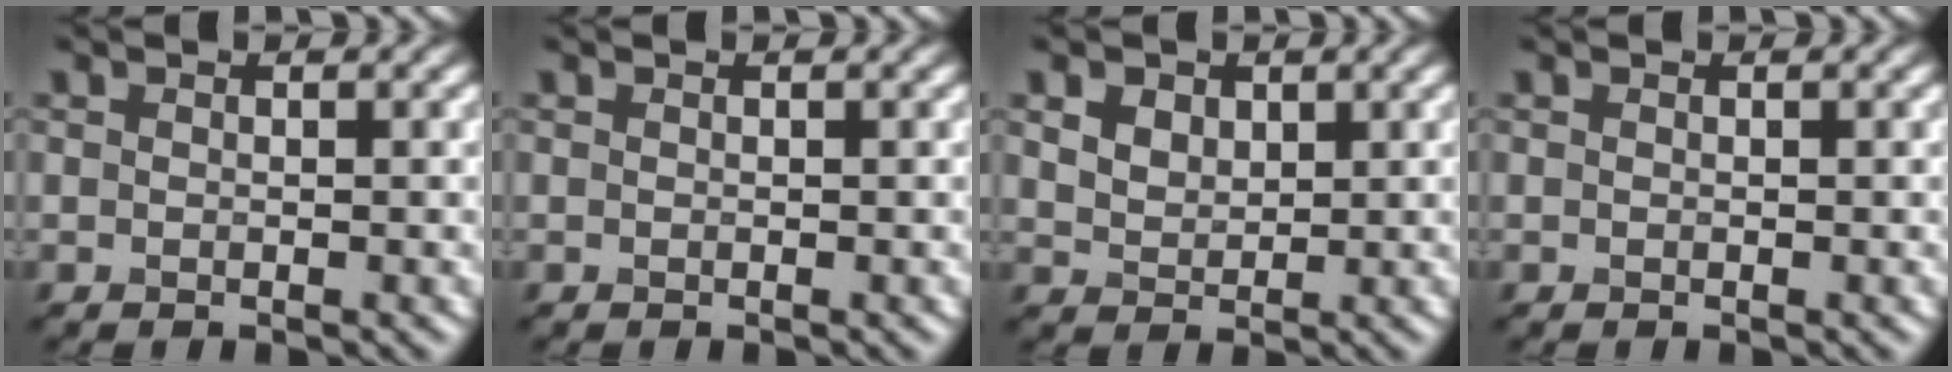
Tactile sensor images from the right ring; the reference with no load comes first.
{"total": 0.0}
{"total": 4.0, "force": [2.2, 2.6, 2.0], "torque": [-0.055, 0.012, 0.034]}
{"total": 0.0}